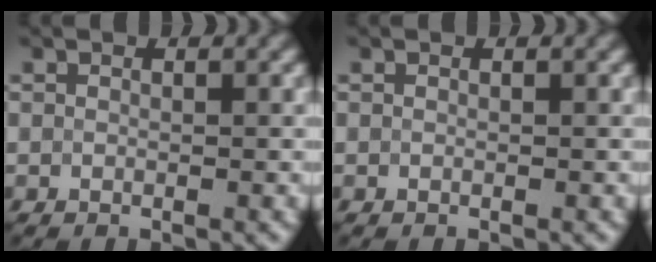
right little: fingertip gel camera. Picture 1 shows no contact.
{"total": 0.0}